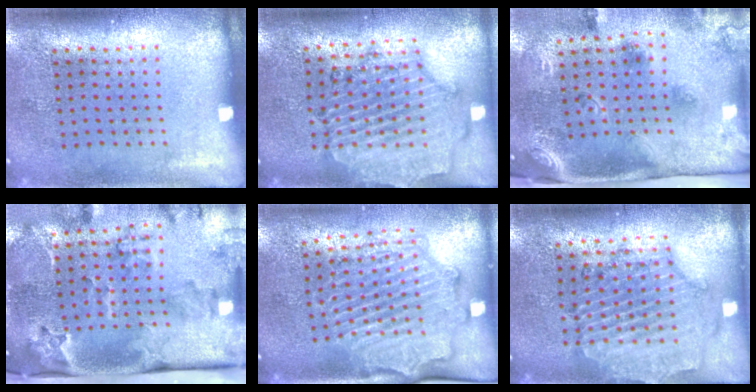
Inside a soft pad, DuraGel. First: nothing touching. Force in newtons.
{"total": 1.6, "press": 1.6, "slide": 0.3}
{"total": 3.1, "press": 2.0, "slide": 2.4}
{"total": 3.8, "press": 2.6, "slide": 2.8}
{"total": 2.2, "press": 2.2, "slide": 0.2}
{"total": 0.8, "press": 0.7, "slide": 0.3}